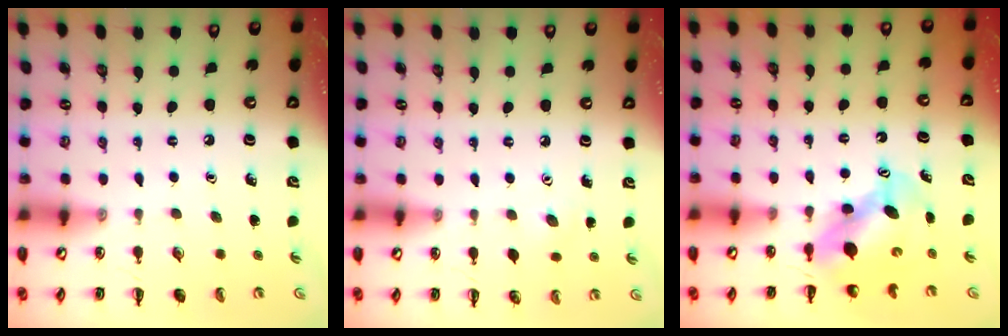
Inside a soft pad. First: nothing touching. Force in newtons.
{"total": 4.2, "press": 4.1, "slide": 0.9}
{"total": 7.1, "press": 7.0, "slide": 1.4}